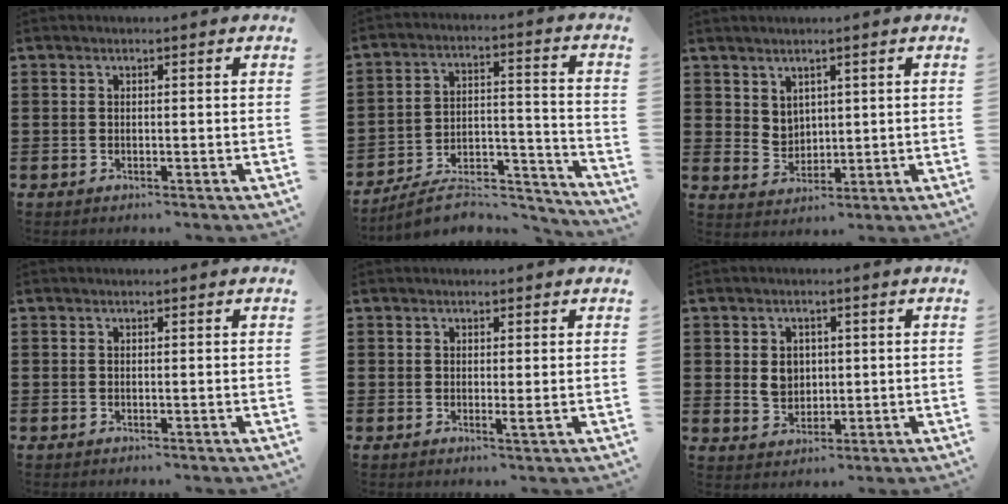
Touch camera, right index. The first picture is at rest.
{"total": 8.4, "force": [-6.9, 2.7, 3.9], "torque": [-0.064, 0.015, -0.129]}
{"total": 3.3, "force": [2.5, 2.1, 0.6], "torque": [-0.022, -0.003, 0.049]}
{"total": 0.0}
{"total": 1.1, "force": [0.2, 0.0, 1.1], "torque": [-0.022, -0.004, 0.004]}
{"total": 3.7, "force": [0.3, 3.0, 2.2], "torque": [-0.045, 0.006, 0.002]}